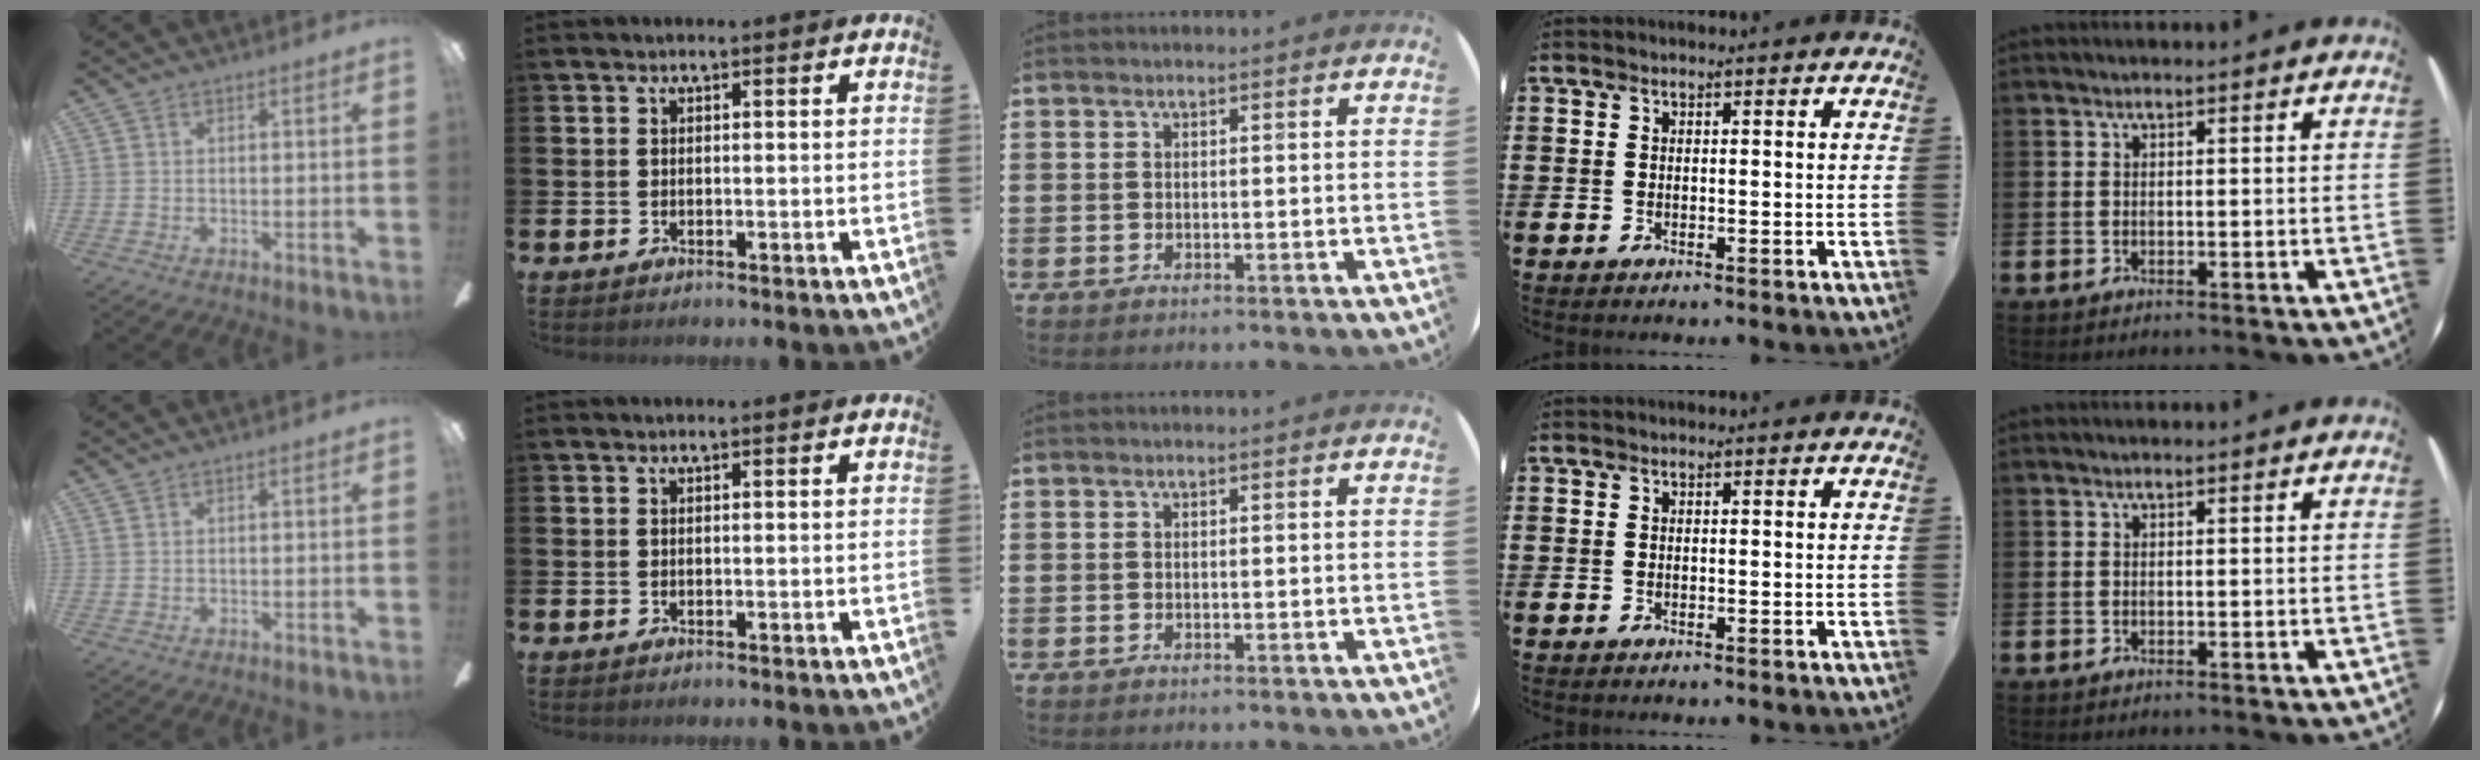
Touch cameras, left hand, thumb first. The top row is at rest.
{"thumb": {"total": 0.8, "force": [0.7, 0.4, 0.2], "torque": [-0.005, 0.001, 0.013]}}